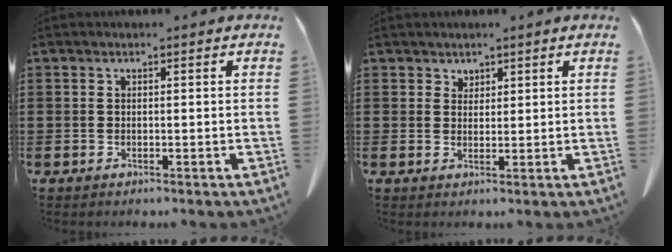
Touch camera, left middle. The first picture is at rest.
{"total": 1.7, "force": [1.6, 0.8, 0.1], "torque": [-0.005, 0.001, 0.032]}